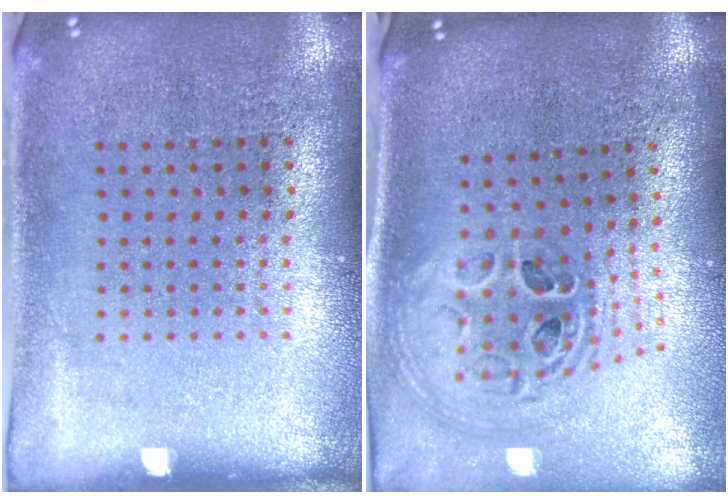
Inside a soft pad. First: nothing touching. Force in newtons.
{"total": 1.8, "press": 1.6, "slide": 1.0}